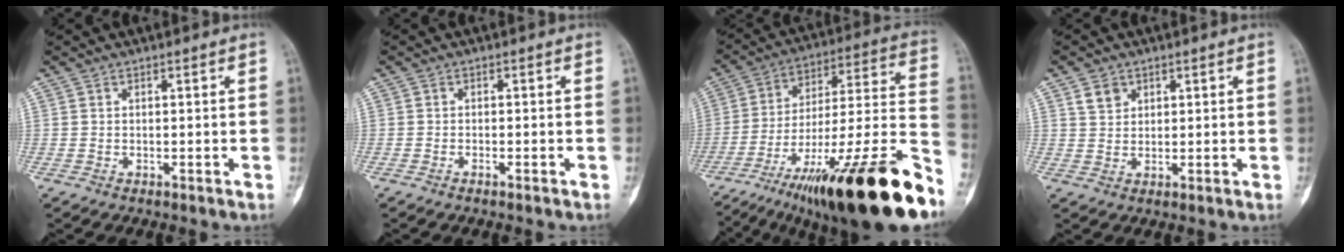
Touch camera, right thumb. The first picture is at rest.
{"total": 0.7, "force": [-0.6, 0.1, 0.5], "torque": [-0.009, 0.002, -0.012]}
{"total": 34.1, "force": [-20.8, 6.0, 26.3], "torque": [-0.339, 0.051, -0.330]}
{"total": 3.3, "force": [2.0, 2.4, 1.1], "torque": [-0.006, -0.011, 0.040]}